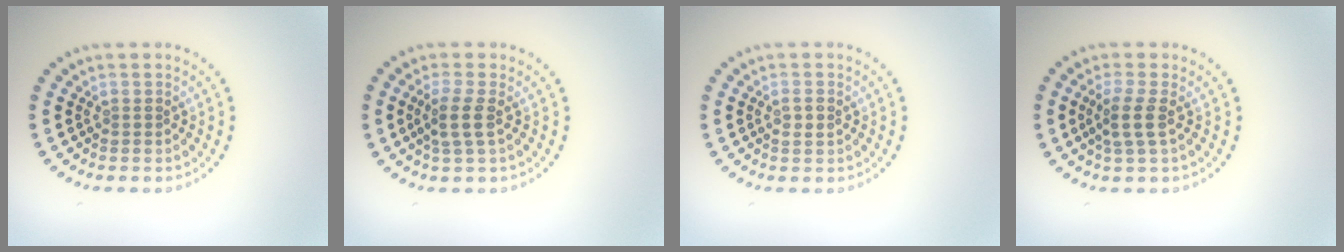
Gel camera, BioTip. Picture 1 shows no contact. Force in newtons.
{"total": 2.2, "press": 1.9, "slide": 1.2}
{"total": 1.1, "press": 1.1, "slide": 0.2}
{"total": 2.3, "press": 1.8, "slide": 1.3}